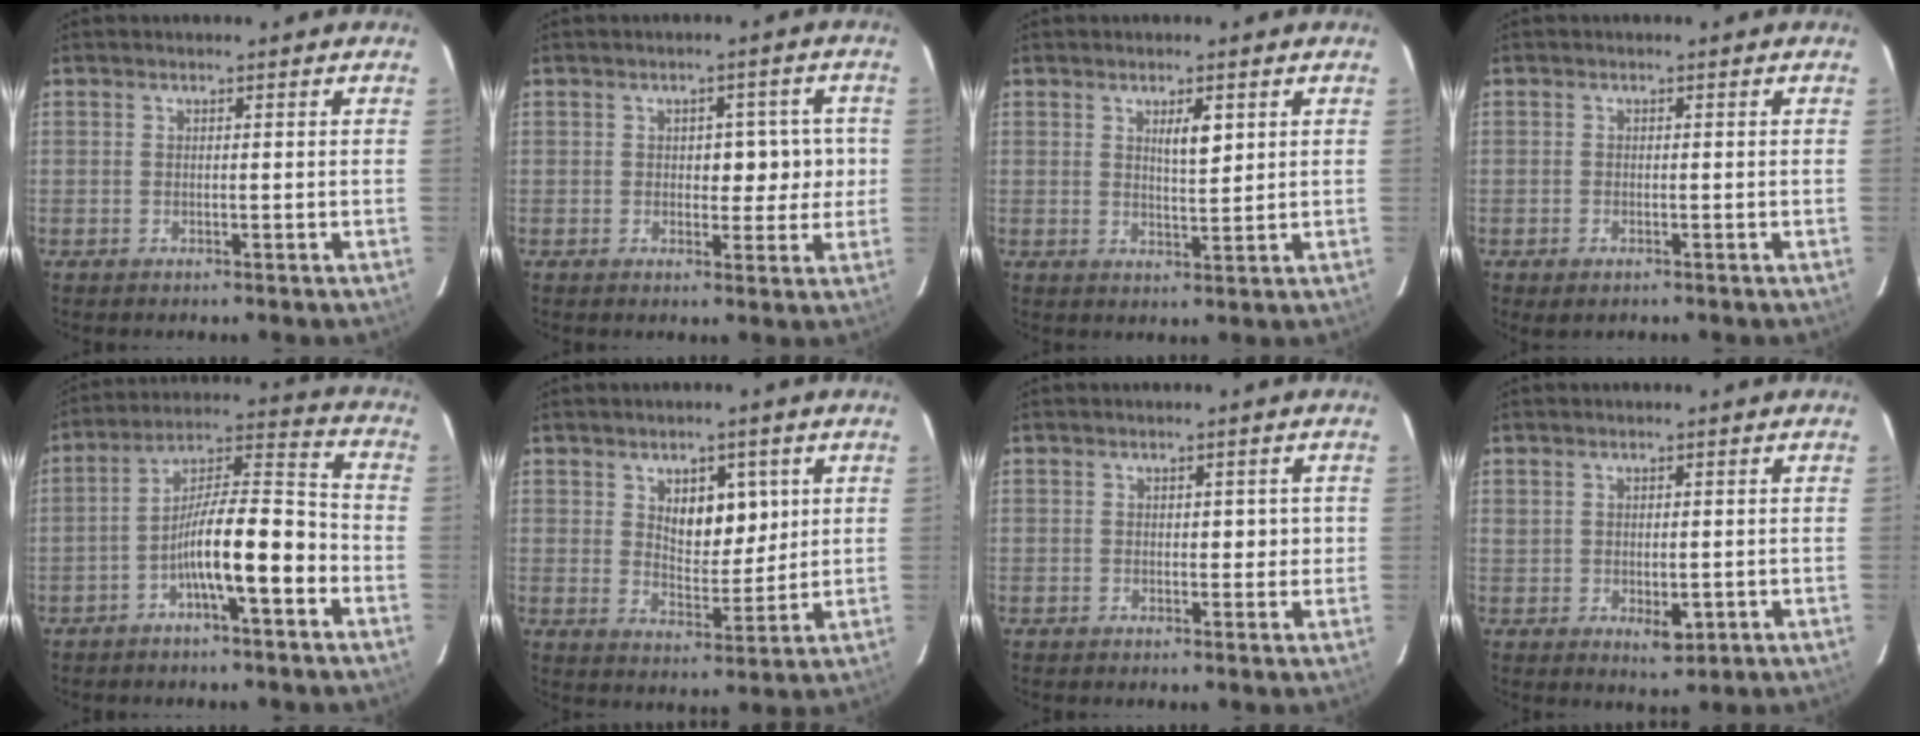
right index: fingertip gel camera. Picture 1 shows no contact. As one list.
[{"total": 5.6, "force": [0.4, 3.5, 4.3], "torque": [-0.036, 0.020, 0.009]}, {"total": 3.5, "force": [1.6, 0.8, 3.0], "torque": [-0.052, -0.002, 0.028]}, {"total": 1.5, "force": [-0.9, 0.7, 1.0], "torque": [-0.020, -0.001, -0.006]}, {"total": 12.1, "force": [-4.7, 1.7, 11.1], "torque": [-0.192, 0.025, -0.078]}, {"total": 7.1, "force": [2.6, 3.7, 5.5], "torque": [-0.082, 0.001, 0.050]}, {"total": 2.6, "force": [0.3, 1.6, 2.0], "torque": [-0.019, 0.009, 0.006]}, {"total": 3.5, "force": [-0.5, 1.9, 2.9], "torque": [-0.041, -0.008, 0.003]}]